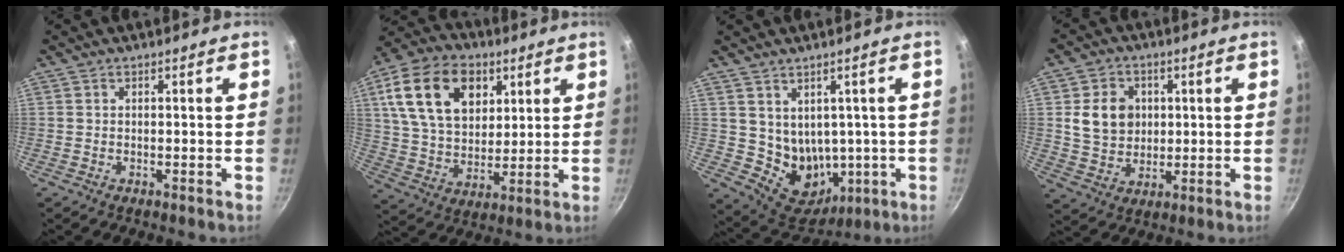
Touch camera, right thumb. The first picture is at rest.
{"total": 19.6, "force": [7.3, 13.2, 12.4], "torque": [-0.202, -0.011, 0.126]}
{"total": 10.4, "force": [1.1, 8.5, 6.0], "torque": [-0.066, -0.019, 0.048]}
{"total": 9.5, "force": [1.7, 7.9, 5.0], "torque": [-0.062, -0.004, 0.032]}